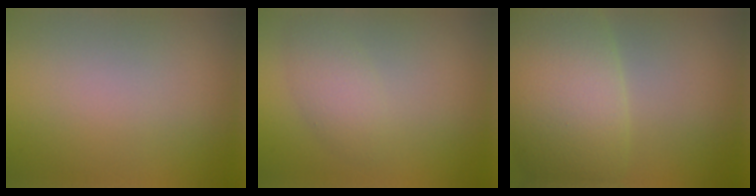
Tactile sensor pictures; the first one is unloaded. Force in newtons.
{"total": 2.3, "press": 2.3, "slide": 0.1}
{"total": 10.6, "press": 10.5, "slide": 0.4}